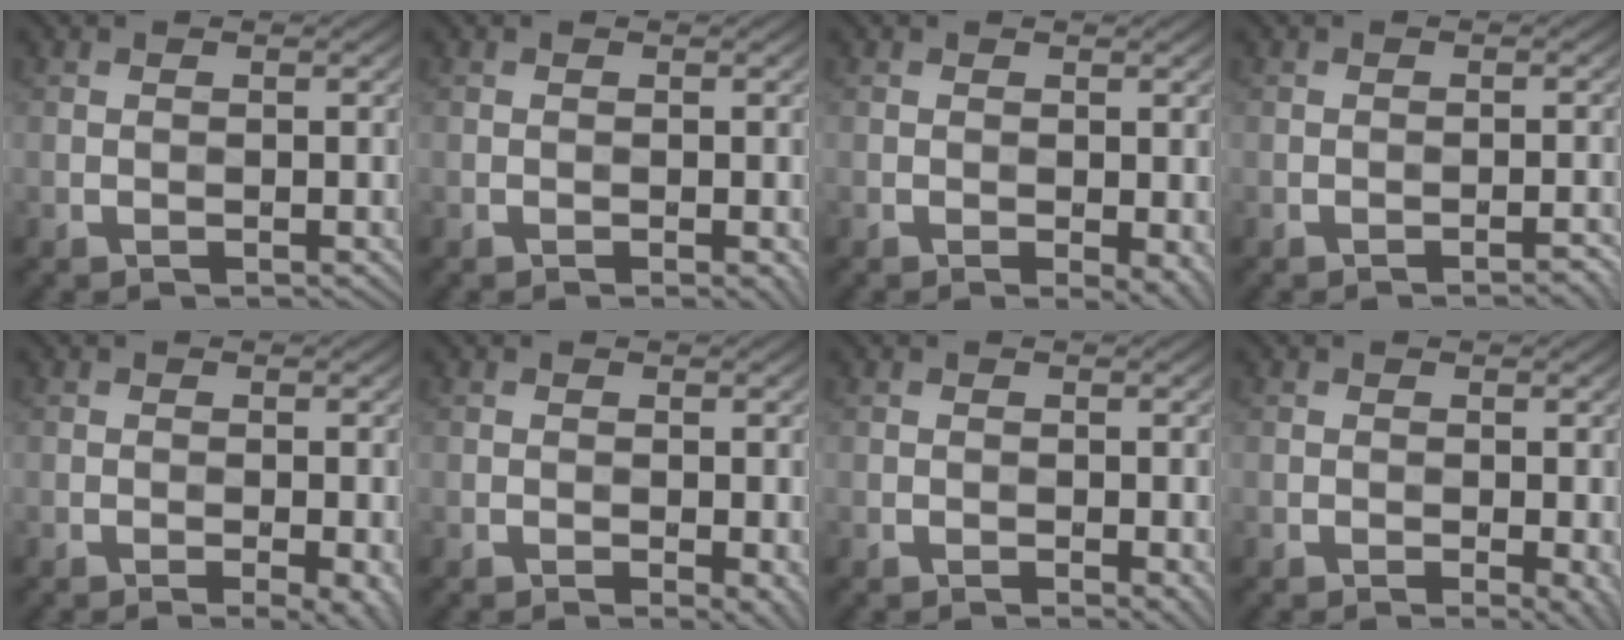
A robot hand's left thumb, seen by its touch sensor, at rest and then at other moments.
{"total": 0.8, "force": [-0.2, 0.1, 0.8], "torque": [-0.013, -0.005, -0.004]}
{"total": 2.5, "force": [-0.6, 1.0, 2.1], "torque": [-0.027, -0.006, -0.005]}
{"total": 1.3, "force": [-0.9, 0.1, 0.9], "torque": [-0.010, 0.006, -0.016]}
{"total": 2.6, "force": [-0.9, 0.5, 2.3], "torque": [-0.034, -0.004, -0.009]}
{"total": 2.0, "force": [-0.5, 0.9, 1.8], "torque": [-0.022, -0.007, -0.003]}
{"total": 1.3, "force": [-0.2, 0.5, 1.1], "torque": [-0.016, -0.008, -0.001]}
{"total": 2.0, "force": [-0.4, 0.6, 1.9], "torque": [-0.025, -0.008, -0.003]}